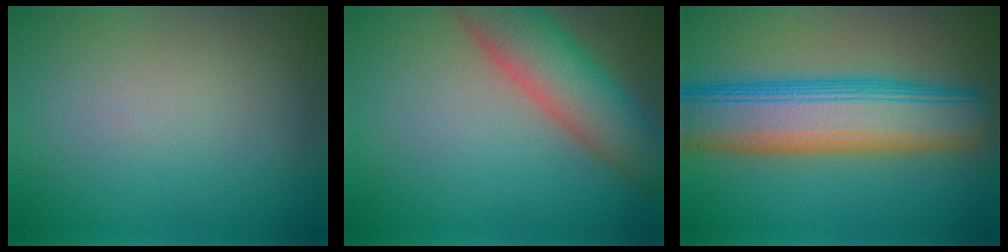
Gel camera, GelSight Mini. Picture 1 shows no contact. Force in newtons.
{"total": 7.3, "press": 7.3, "slide": 0.4}
{"total": 10.5, "press": 10.5, "slide": 0.5}